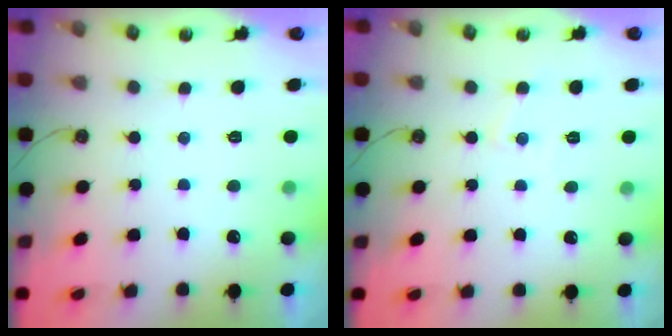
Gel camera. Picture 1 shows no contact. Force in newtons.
{"total": 5.0, "press": 4.9, "slide": 0.7}